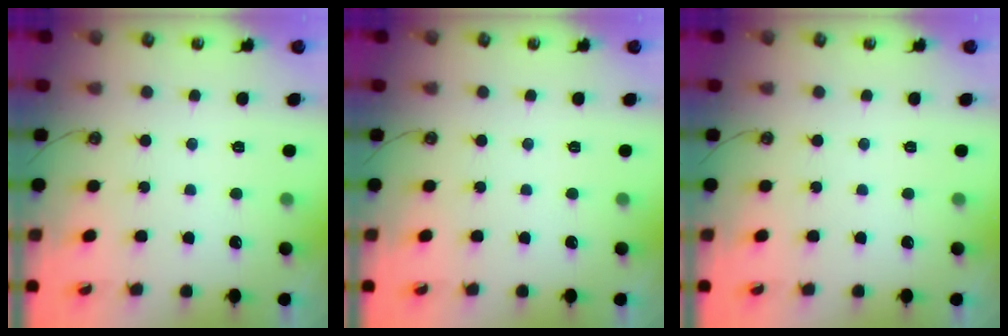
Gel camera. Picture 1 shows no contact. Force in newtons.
{"total": 0.0}
{"total": 0.0}